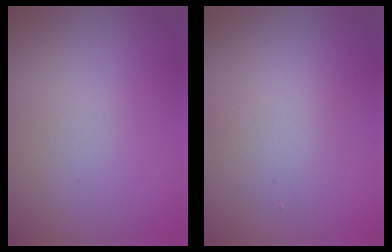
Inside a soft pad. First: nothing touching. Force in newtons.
{"total": 2.5, "press": 2.5, "slide": 0.3}